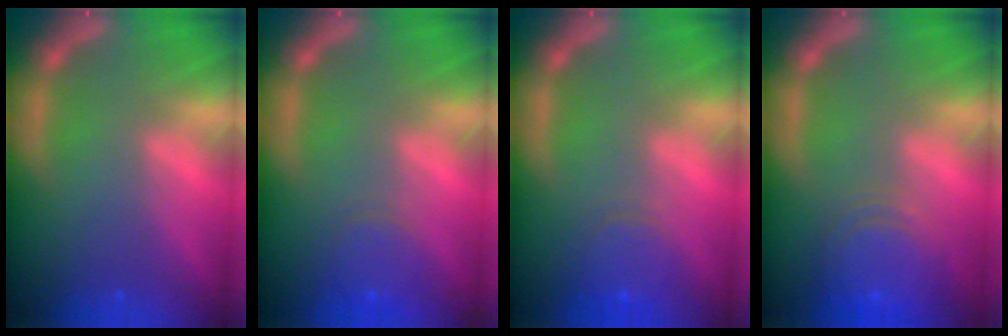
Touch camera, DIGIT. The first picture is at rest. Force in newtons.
{"total": 3.0}
{"total": 3.5}
{"total": 6.9}